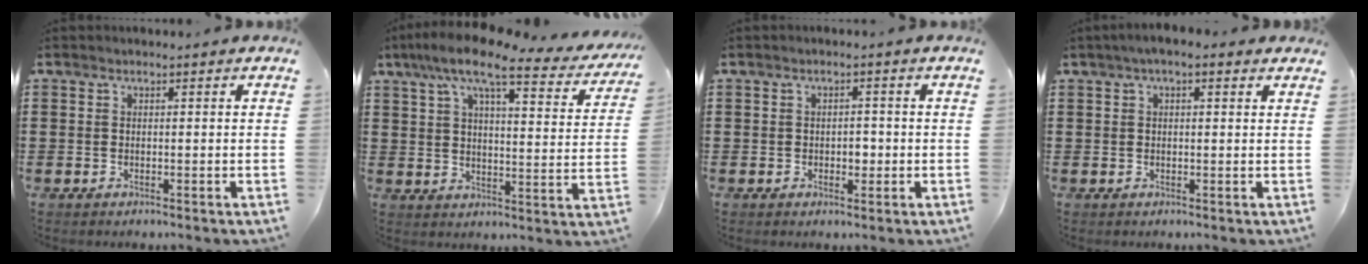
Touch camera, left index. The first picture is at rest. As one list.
[{"total": 10.5, "force": [7.7, 1.9, 6.8], "torque": [-0.144, -0.032, 0.126]}, {"total": 2.1, "force": [-0.4, 1.2, 1.7], "torque": [-0.034, 0.005, -0.010]}, {"total": 2.2, "force": [0.8, 0.8, 1.8], "torque": [-0.037, 0.008, 0.012]}]